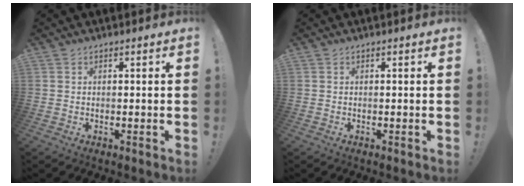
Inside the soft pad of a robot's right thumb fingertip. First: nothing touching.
{"total": 0.0}